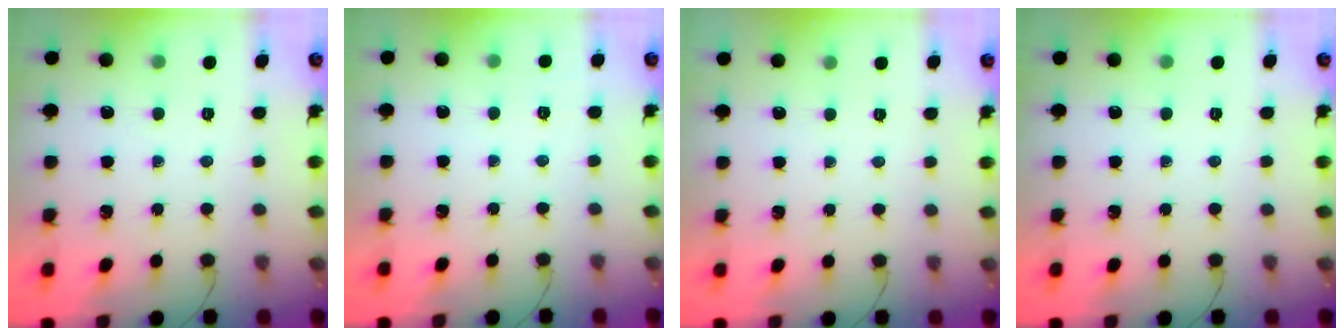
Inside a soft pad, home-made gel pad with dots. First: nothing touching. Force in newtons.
{"total": 5.9, "press": 5.6, "slide": 1.6}
{"total": 2.4, "press": 2.3, "slide": 0.5}
{"total": 0.0}